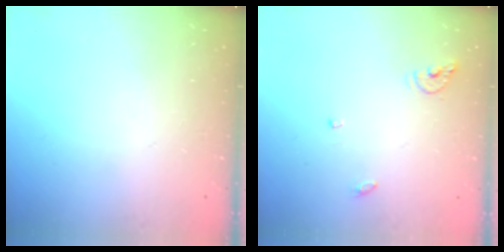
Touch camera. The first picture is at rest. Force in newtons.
{"total": 6.2, "press": 6.2, "slide": 0.4}